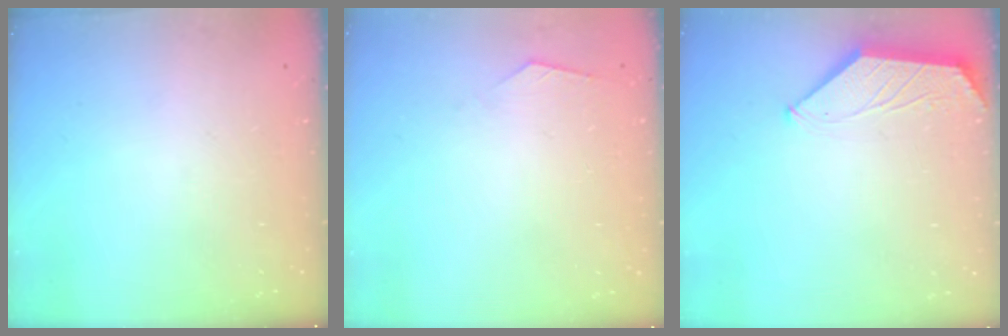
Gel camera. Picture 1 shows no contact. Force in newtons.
{"total": 1.1, "press": 1.1, "slide": 0.3}
{"total": 1.0, "press": 1.0, "slide": 0.2}